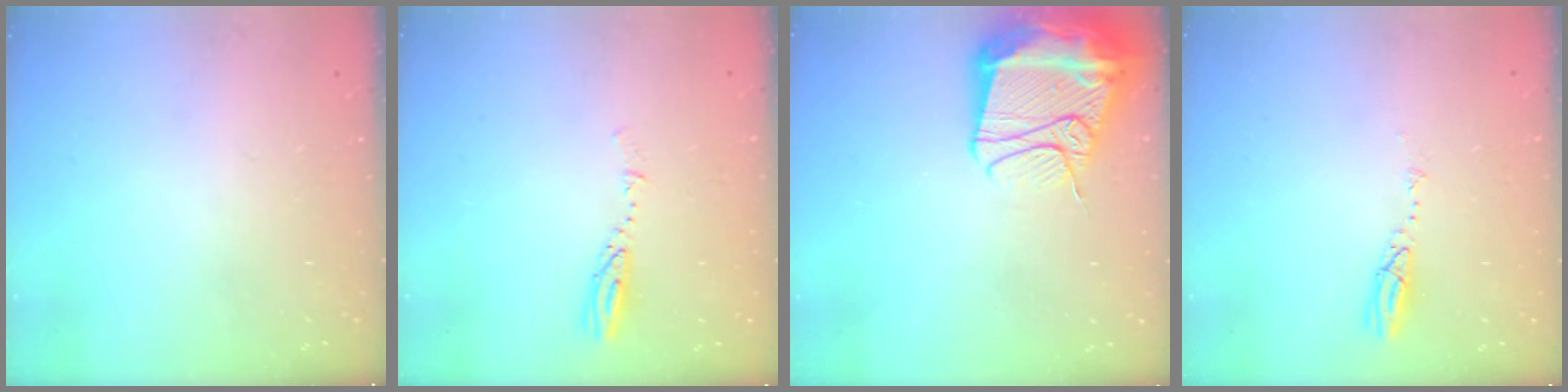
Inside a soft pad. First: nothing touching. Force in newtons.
{"total": 3.6, "press": 3.5, "slide": 0.4}
{"total": 19.1, "press": 19.0, "slide": 1.9}
{"total": 3.4, "press": 3.4, "slide": 0.4}